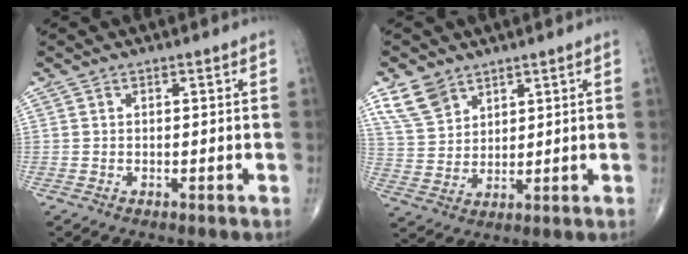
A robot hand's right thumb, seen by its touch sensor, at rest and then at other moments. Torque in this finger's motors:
{"motor_torque": [0.00, 0.01, 0.00, 0.00, 0.00]}